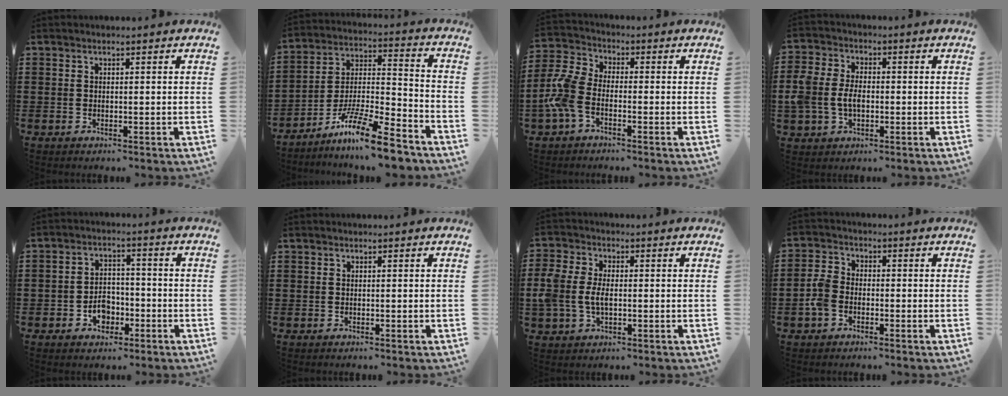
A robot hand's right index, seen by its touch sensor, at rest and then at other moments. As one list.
[{"total": 12.5, "force": [-10.0, 1.2, 7.4], "torque": [-0.128, 0.027, -0.189]}, {"total": 6.6, "force": [-2.9, 3.4, 4.9], "torque": [-0.142, -0.008, -0.068]}, {"total": 5.7, "force": [-1.0, 4.0, 4.0], "torque": [-0.112, -0.002, -0.029]}, {"total": 4.3, "force": [-2.0, 3.2, 2.0], "torque": [-0.032, 0.003, -0.040]}, {"total": 0.0}, {"total": 5.3, "force": [-0.6, 3.4, 4.0], "torque": [-0.113, -0.003, -0.021]}, {"total": 4.1, "force": [-1.7, 2.7, 2.6], "torque": [-0.076, 0.000, -0.040]}]